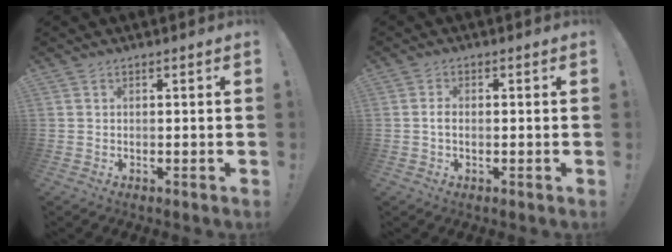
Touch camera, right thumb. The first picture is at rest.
{"total": 2.0, "force": [-0.4, 0.9, 1.7], "torque": [-0.031, 0.004, -0.006]}